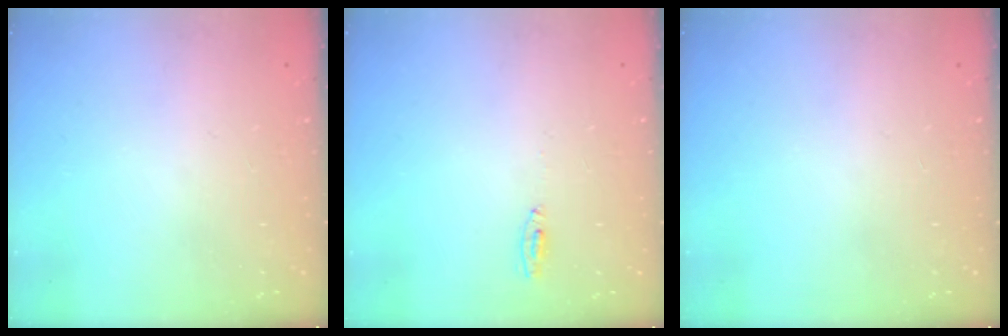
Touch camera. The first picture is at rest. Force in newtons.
{"total": 4.2, "press": 2.6, "slide": 3.3}
{"total": 0.0}